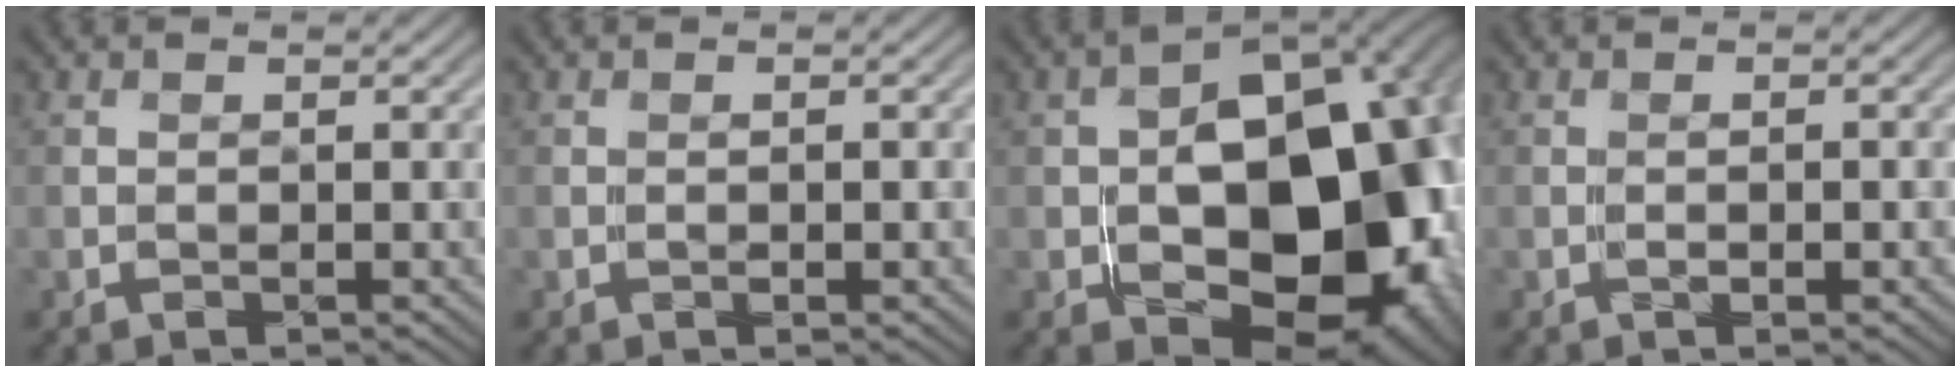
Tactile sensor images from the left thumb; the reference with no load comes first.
{"total": 0.5, "force": [-0.2, 0.1, 0.5], "torque": [-0.007, 0.001, -0.003]}
{"total": 19.3, "force": [-2.2, 12.4, 14.6], "torque": [-0.169, -0.026, -0.020]}
{"total": 0.8, "force": [-0.3, 0.0, 0.7], "torque": [-0.013, 0.001, -0.005]}